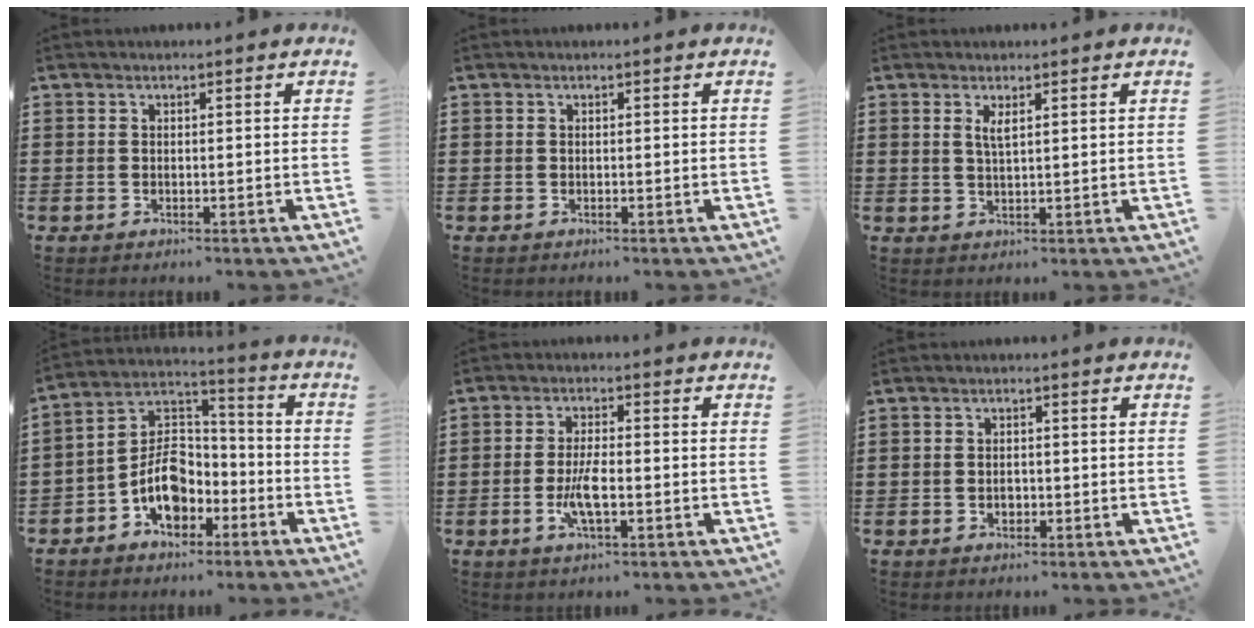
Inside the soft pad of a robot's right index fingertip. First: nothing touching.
{"total": 0.0}
{"total": 2.0, "force": [0.8, 0.2, 1.8], "torque": [-0.038, 0.001, 0.013]}
{"total": 8.8, "force": [-3.5, 6.2, 5.1], "torque": [-0.122, 0.008, -0.072]}
{"total": 4.8, "force": [-1.3, 1.2, 4.5], "torque": [-0.095, -0.003, -0.029]}
{"total": 1.4, "force": [-0.4, 0.9, 1.0], "torque": [-0.020, 0.002, -0.009]}